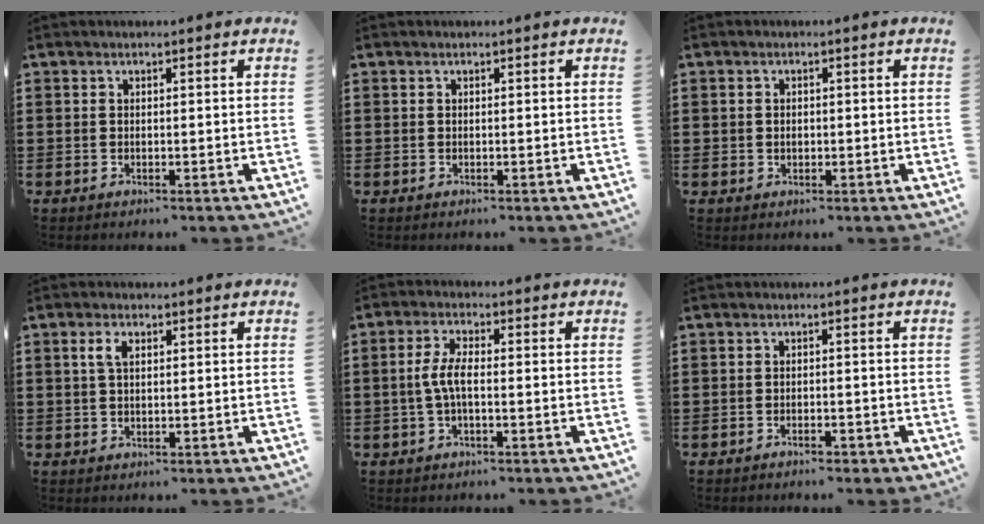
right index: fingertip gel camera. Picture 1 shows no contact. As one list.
[{"total": 0.0}, {"total": 0.9, "force": [0.1, 0.9, 0.4], "torque": [-0.010, 0.005, 0.001]}, {"total": 2.6, "force": [0.8, 1.3, 2.1], "torque": [-0.045, 0.009, 0.012]}, {"total": 4.4, "force": [-0.7, 1.4, 4.1], "torque": [-0.103, -0.004, -0.023]}, {"total": 1.3, "force": [-1.2, 0.2, 0.4], "torque": [-0.013, 0.000, -0.025]}]